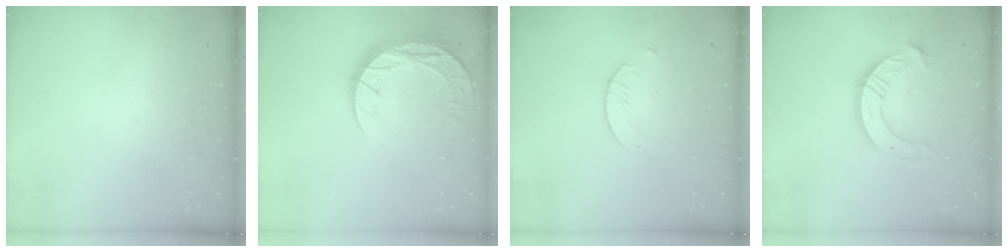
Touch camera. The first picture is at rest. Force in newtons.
{"total": 13.1, "press": 13.1, "slide": 0.9}
{"total": 1.6, "press": 1.6, "slide": 0.2}
{"total": 10.1, "press": 10.1, "slide": 0.9}